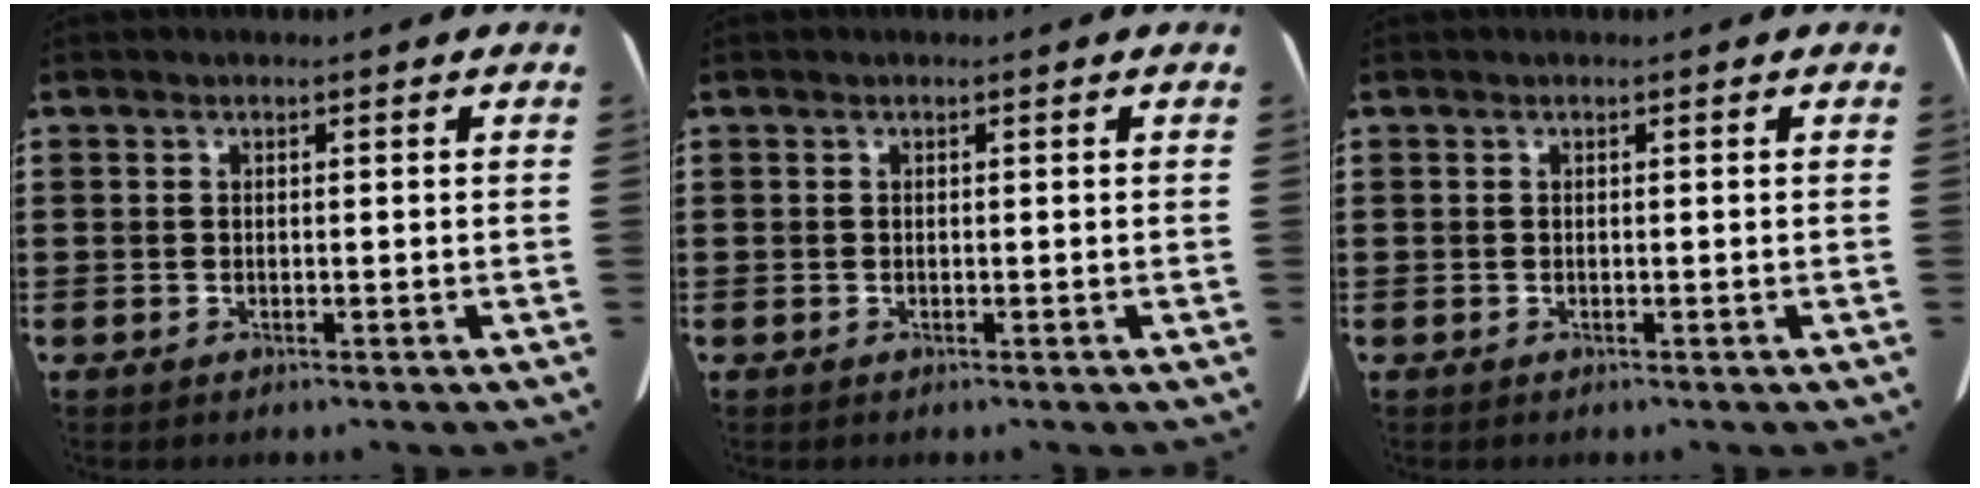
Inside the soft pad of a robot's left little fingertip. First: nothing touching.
{"total": 0.0}
{"total": 0.0}